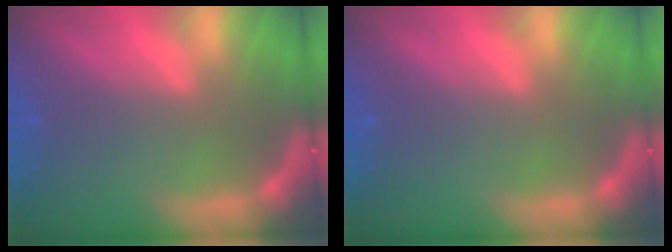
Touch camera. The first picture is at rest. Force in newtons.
{"total": 0.0}